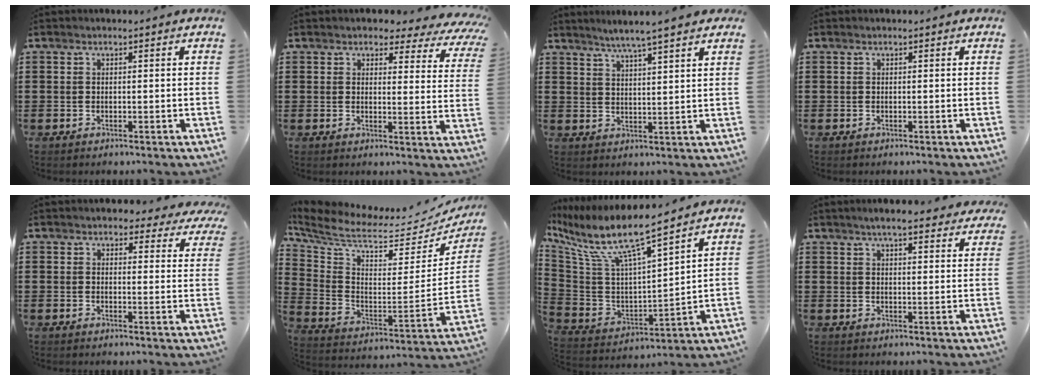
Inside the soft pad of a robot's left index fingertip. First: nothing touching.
{"total": 3.4, "force": [2.8, 1.2, 1.4], "torque": [-0.028, -0.020, 0.044]}
{"total": 4.1, "force": [3.4, -0.6, 2.2], "torque": [-0.053, -0.013, 0.058]}
{"total": 0.0}
{"total": 3.4, "force": [3.0, 1.0, 1.1], "torque": [-0.016, -0.012, 0.051]}
{"total": 5.6, "force": [4.7, 1.0, 2.9], "torque": [-0.087, -0.060, 0.075]}
{"total": 9.4, "force": [6.9, 1.1, 6.3], "torque": [-0.151, -0.053, 0.112]}
{"total": 4.8, "force": [4.2, 0.6, 2.3], "torque": [-0.048, -0.009, 0.074]}